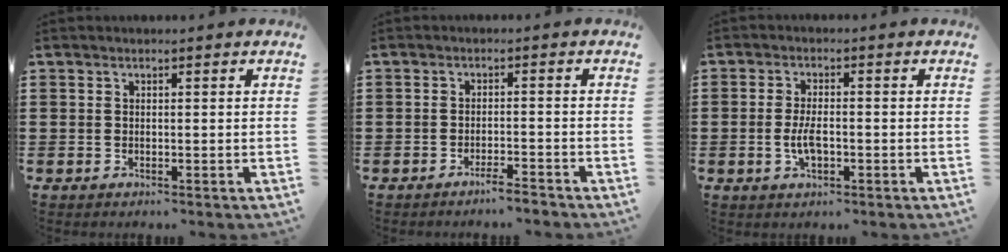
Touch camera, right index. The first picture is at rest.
{"total": 2.6, "force": [-2.4, -0.1, 1.1], "torque": [-0.020, -0.001, -0.045]}
{"total": 4.1, "force": [-0.9, 1.5, 3.7], "torque": [-0.081, -0.002, -0.019]}